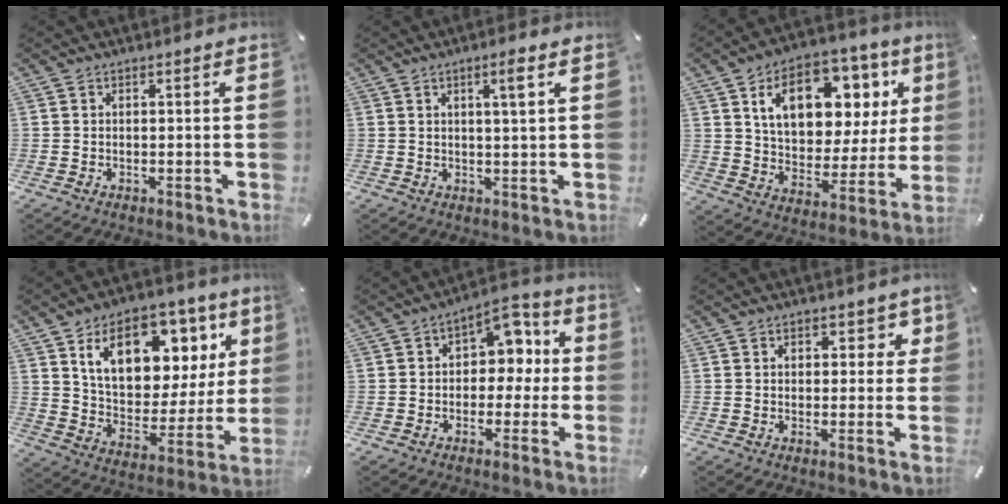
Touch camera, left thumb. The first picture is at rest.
{"total": 3.9, "force": [1.8, 0.0, 3.4], "torque": [-0.062, -0.004, 0.025]}
{"total": 18.1, "force": [8.6, 11.4, 11.2], "torque": [-0.177, -0.032, 0.148]}
{"total": 17.8, "force": [9.7, 11.2, 9.8], "torque": [-0.159, -0.047, 0.173]}
{"total": 8.3, "force": [1.0, 6.9, 4.5], "torque": [-0.046, -0.008, 0.013]}
{"total": 3.9, "force": [1.7, 2.8, 2.1], "torque": [-0.006, -0.007, 0.020]}